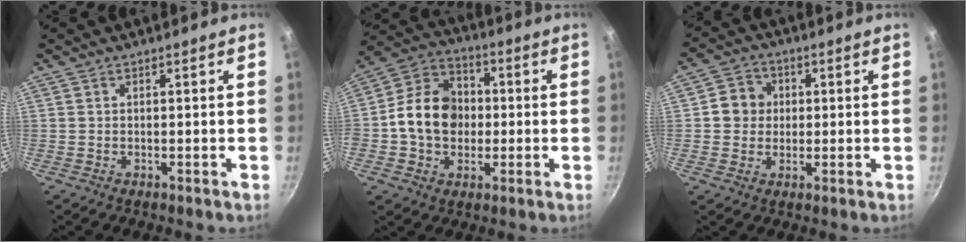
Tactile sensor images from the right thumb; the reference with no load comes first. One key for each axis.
{"total": 13.9, "fx": -0.5, "fy": 11.2, "fz": 8.2, "tx": -0.113, "ty": 0.024, "tz": -0.025}
{"total": 6.1, "fx": 0.8, "fy": 5.7, "fz": 2.2, "tx": -0.002, "ty": 0.006, "tz": 0.001}